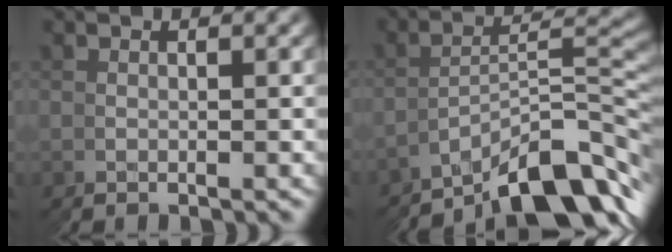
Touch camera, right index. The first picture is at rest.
{"total": 9.5, "force": [-5.6, 3.2, 6.9], "torque": [-0.074, -0.002, -0.081]}